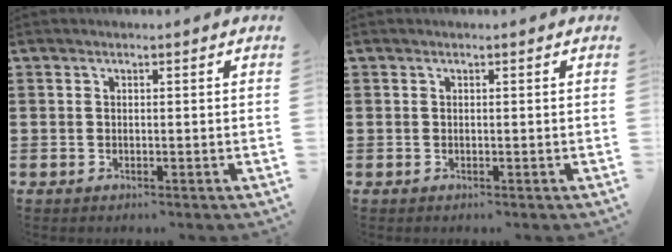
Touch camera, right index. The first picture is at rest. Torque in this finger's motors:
{"motor_torque": [0.01, 0.01, 0.00, 0.00]}